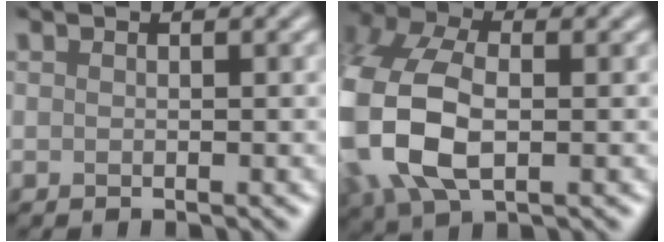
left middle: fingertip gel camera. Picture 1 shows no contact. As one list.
[{"total": 13.1, "force": [-1.9, 8.3, 9.9], "torque": [-0.267, -0.021, -0.033]}]